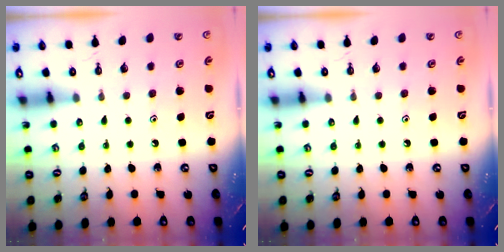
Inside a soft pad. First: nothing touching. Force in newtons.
{"total": 0.0}